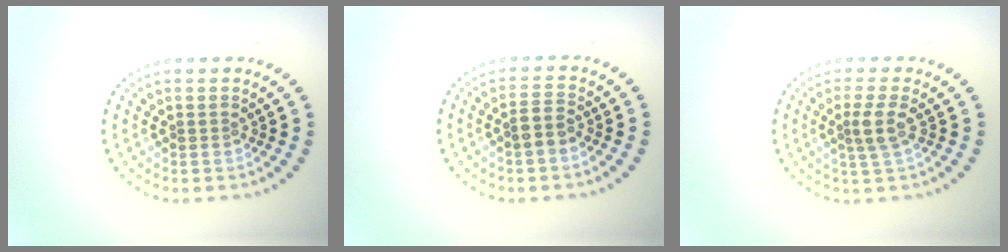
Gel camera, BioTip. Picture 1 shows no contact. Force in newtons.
{"total": 2.0, "press": 1.8, "slide": 0.8}
{"total": 2.2, "press": 1.8, "slide": 1.3}